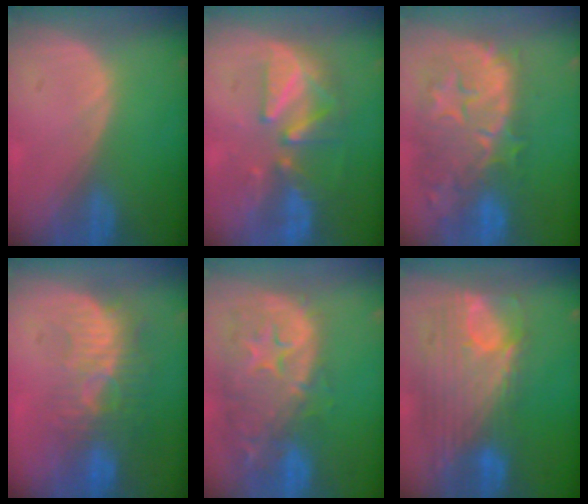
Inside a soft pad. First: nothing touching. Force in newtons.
{"total": 8.4, "press": 8.1, "slide": 2.1}
{"total": 12.7, "press": 11.4, "slide": 5.6}
{"total": 9.0, "press": 8.2, "slide": 3.7}
{"total": 14.3, "press": 11.5, "slide": 8.4}
{"total": 12.1, "press": 10.3, "slide": 6.5}